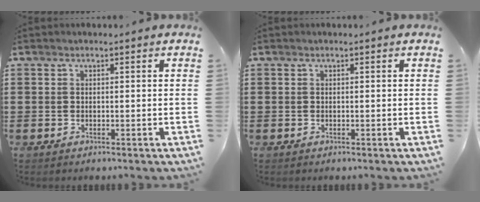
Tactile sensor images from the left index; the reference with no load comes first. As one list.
[{"total": 0.0}]